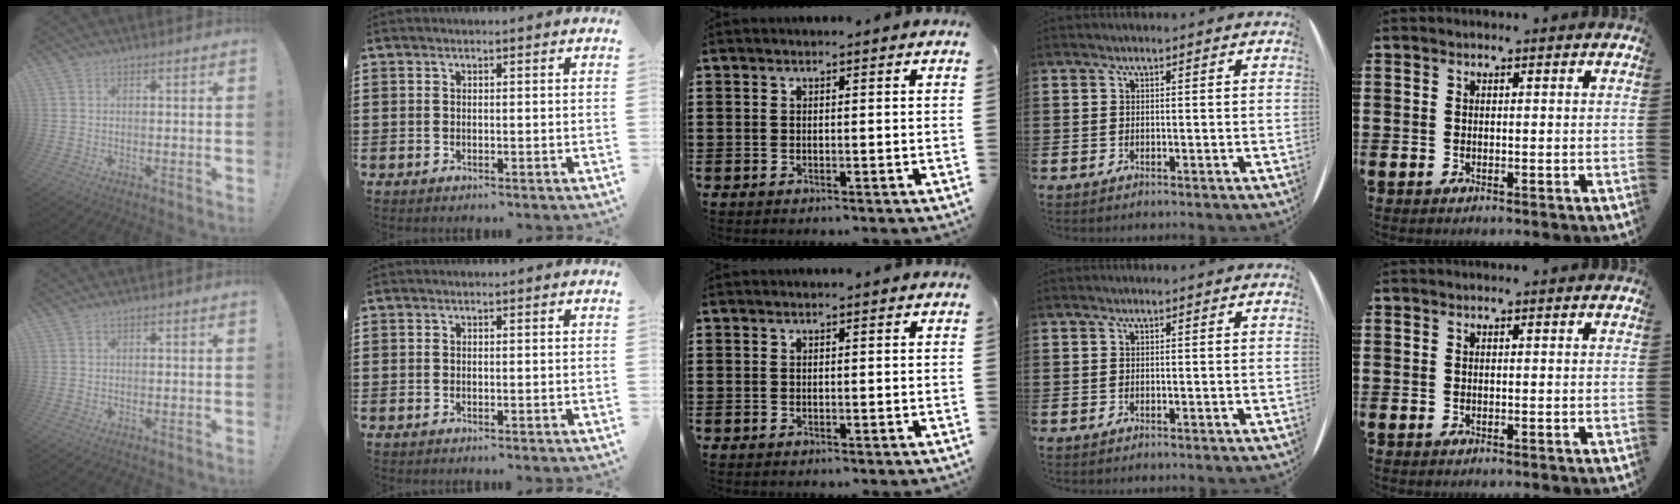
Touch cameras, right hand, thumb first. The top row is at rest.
{}